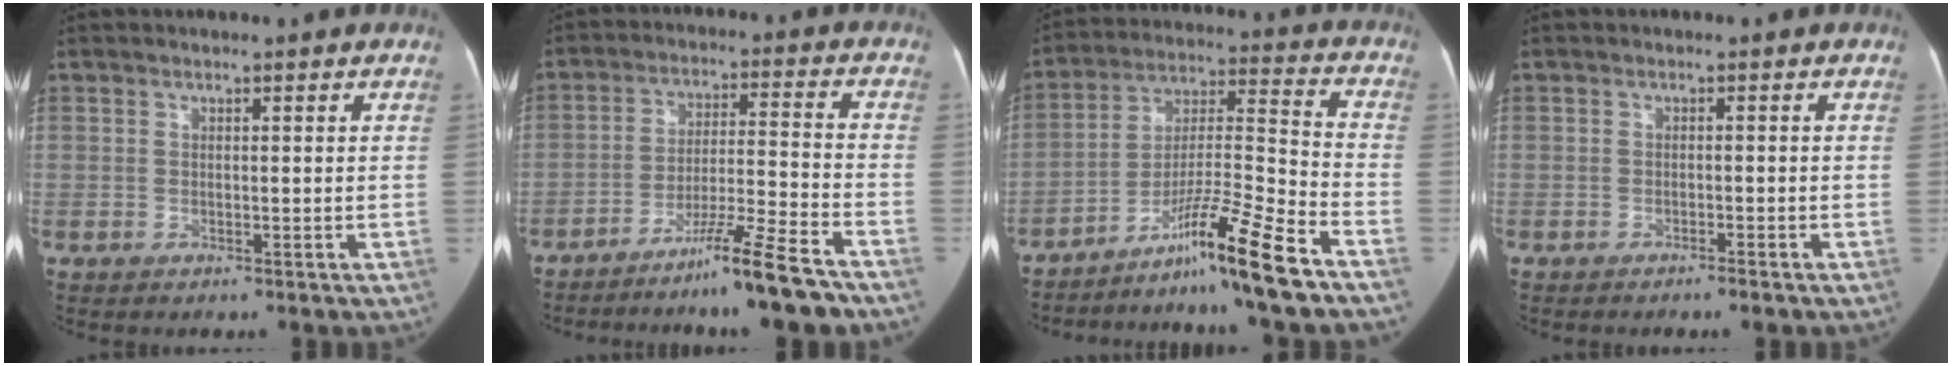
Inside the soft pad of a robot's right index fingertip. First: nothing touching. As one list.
[{"total": 11.6, "force": [-8.9, -1.2, 7.4], "torque": [-0.115, -0.012, -0.152]}, {"total": 15.5, "force": [-11.1, -1.7, 10.7], "torque": [-0.187, -0.004, -0.188]}, {"total": 1.4, "force": [-1.2, 0.1, 0.7], "torque": [-0.014, 0.000, -0.018]}]